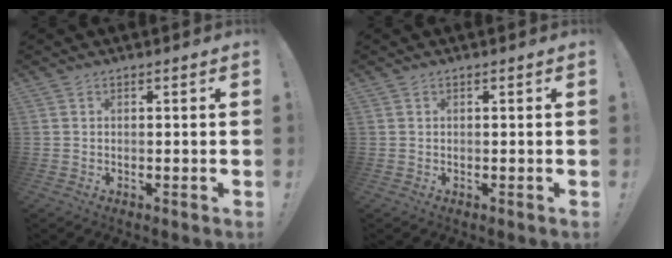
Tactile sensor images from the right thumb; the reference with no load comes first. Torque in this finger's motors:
{"motor_torque": [0.03, -0.01, -0.10, 0.13, -0.06]}